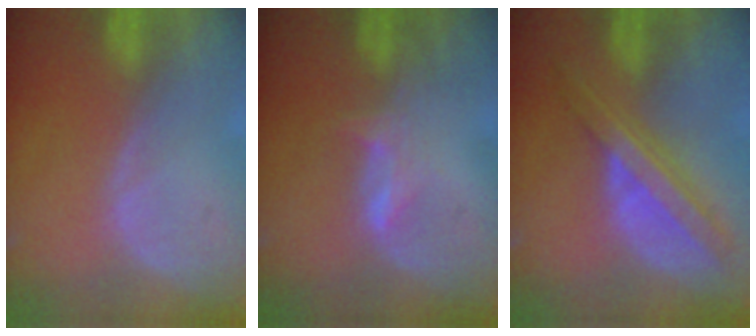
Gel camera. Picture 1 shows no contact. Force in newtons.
{"total": 2.8, "press": 2.8, "slide": 0.4}
{"total": 8.2, "press": 6.9, "slide": 4.4}